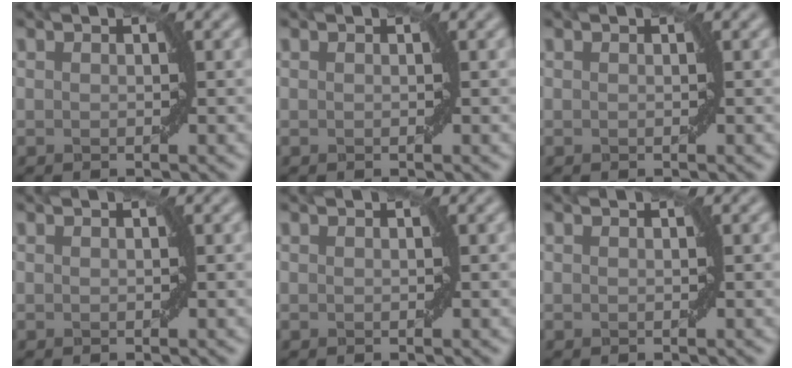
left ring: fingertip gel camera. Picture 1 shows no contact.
{"total": 0.0}
{"total": 0.0}
{"total": 0.0}
{"total": 0.0}
{"total": 0.0}